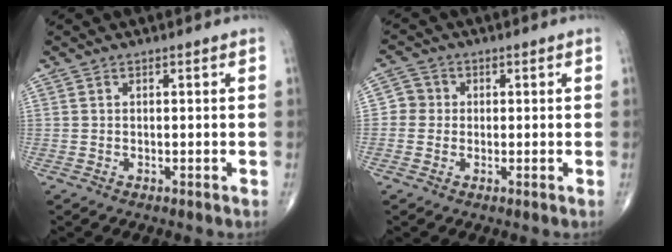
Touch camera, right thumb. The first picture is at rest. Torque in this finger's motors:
{"motor_torque": [-0.31, 0.10, -0.18, -0.09, 0.00]}